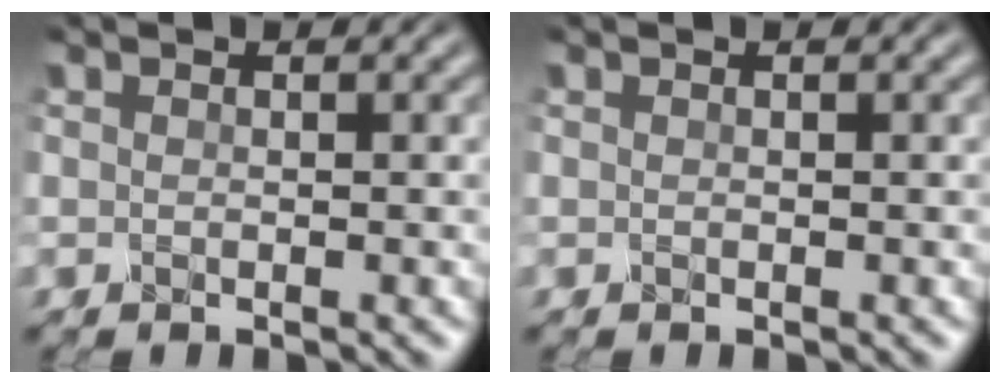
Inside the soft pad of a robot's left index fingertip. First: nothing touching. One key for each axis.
{"total": 0.0}